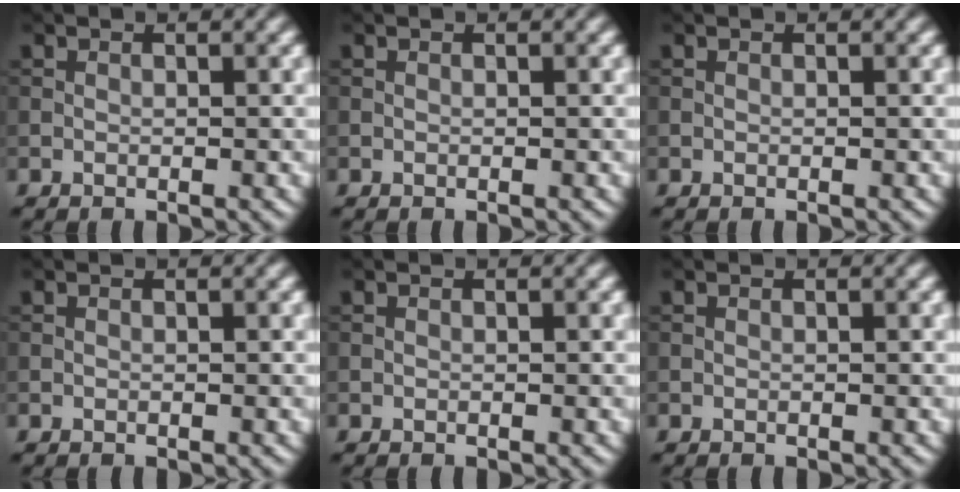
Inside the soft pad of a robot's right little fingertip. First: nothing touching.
{"total": 0.0}
{"total": 0.0}
{"total": 0.0}
{"total": 0.0}
{"total": 0.0}